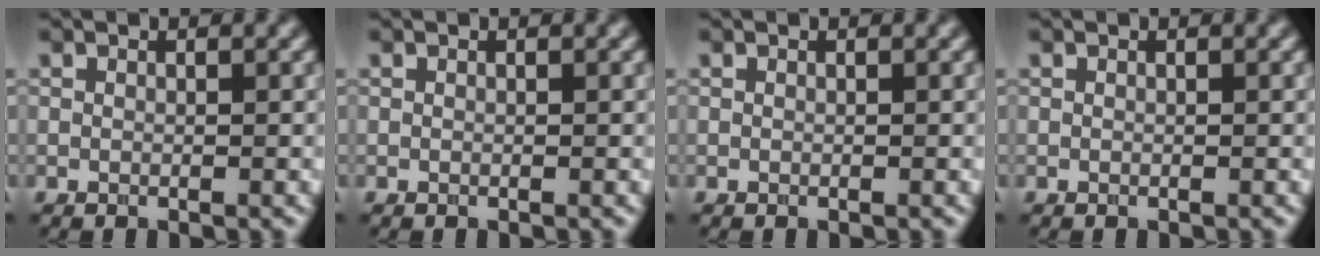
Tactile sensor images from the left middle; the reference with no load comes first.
{"total": 0.0}
{"total": 0.0}
{"total": 0.0}